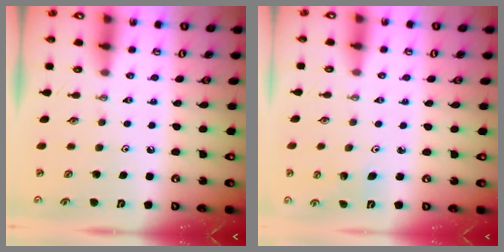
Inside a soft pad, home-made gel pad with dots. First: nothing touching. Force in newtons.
{"total": 2.6, "press": 2.5, "slide": 0.9}